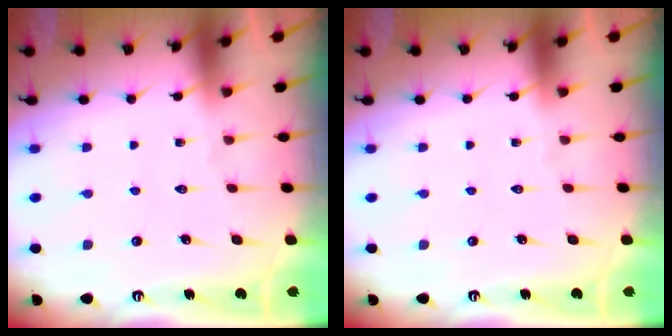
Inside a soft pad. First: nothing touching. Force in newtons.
{"total": 0.0}